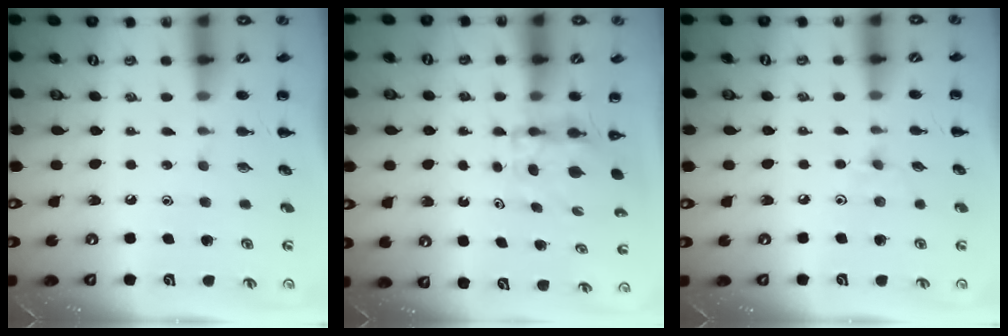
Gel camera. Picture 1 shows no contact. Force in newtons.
{"total": 3.9, "press": 3.9, "slide": 0.3}
{"total": 4.0, "press": 3.7, "slide": 1.4}